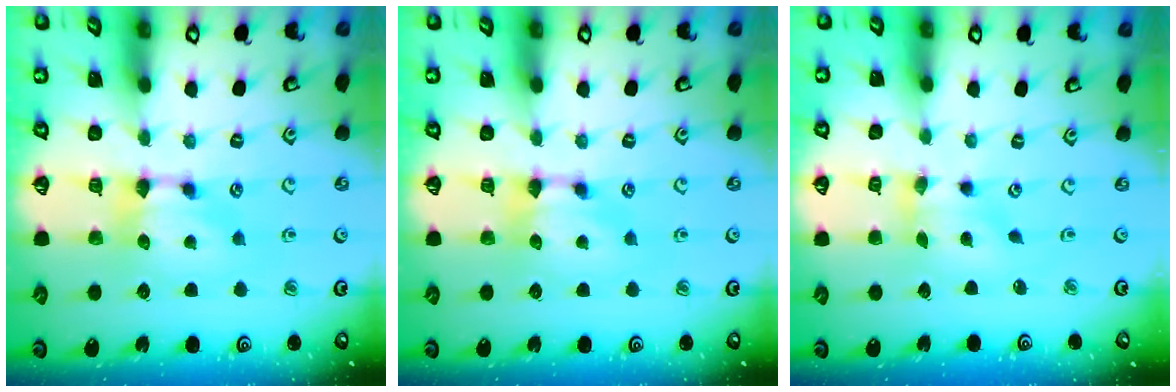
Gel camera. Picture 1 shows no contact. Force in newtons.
{"total": 0.0}
{"total": 2.3, "press": 2.0, "slide": 1.2}